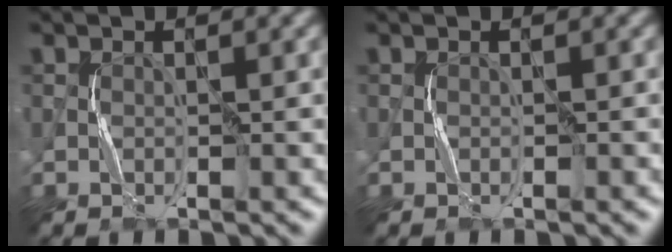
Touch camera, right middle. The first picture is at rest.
{"total": 0.0}